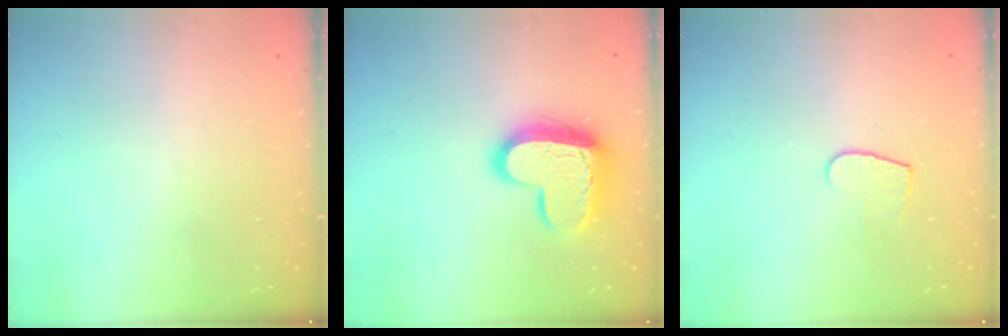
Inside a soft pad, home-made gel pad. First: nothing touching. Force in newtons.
{"total": 14.9, "press": 14.9, "slide": 1.4}
{"total": 6.0, "press": 6.0, "slide": 0.5}